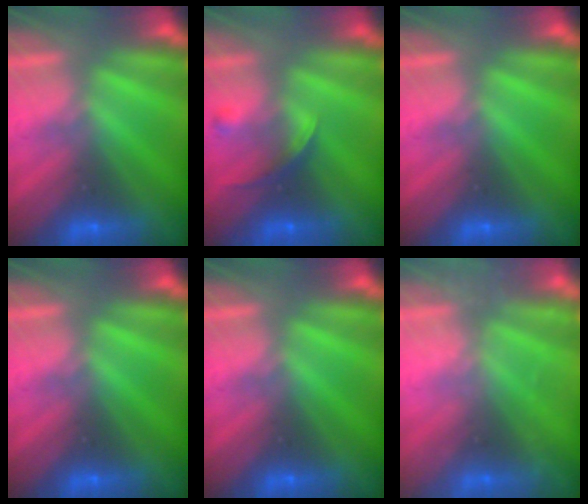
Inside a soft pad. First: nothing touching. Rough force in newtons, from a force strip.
{"total": 2.2}
{"total": 0.0}
{"total": 0.0}
{"total": 0.0}
{"total": 2.2}